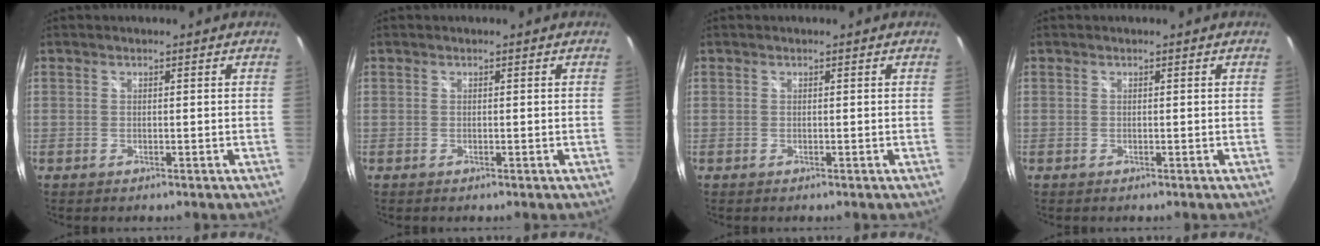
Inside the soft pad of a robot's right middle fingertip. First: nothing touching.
{"total": 0.0}
{"total": 0.0}
{"total": 0.0}